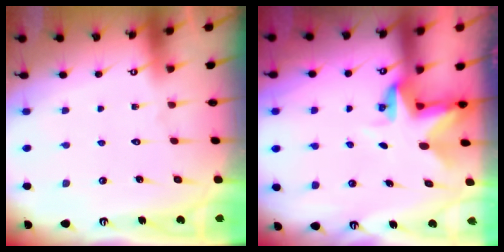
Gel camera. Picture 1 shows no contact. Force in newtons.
{"total": 3.9, "press": 3.8, "slide": 0.3}